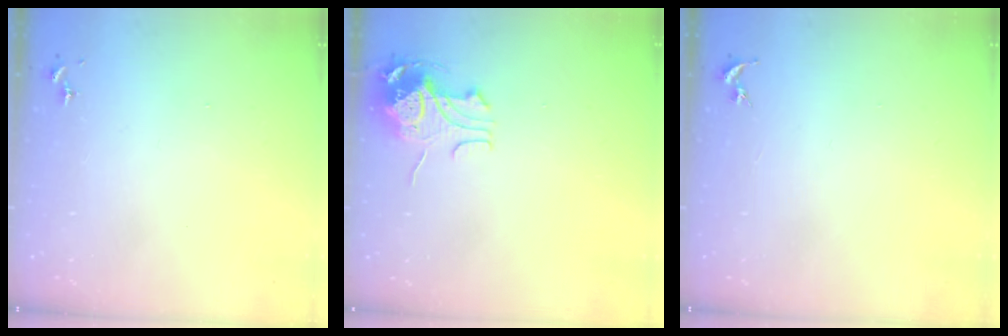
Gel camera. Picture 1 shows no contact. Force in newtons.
{"total": 10.6, "press": 10.6, "slide": 0.9}
{"total": 0.0}